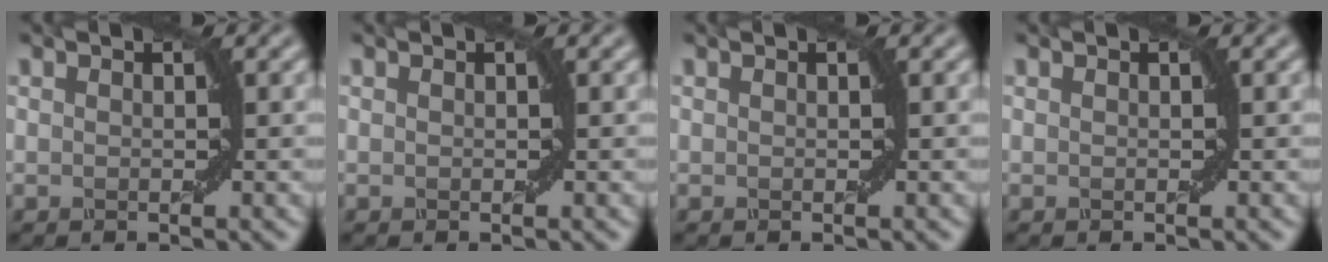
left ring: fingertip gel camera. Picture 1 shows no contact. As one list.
[{"total": 0.0}, {"total": 0.0}, {"total": 0.0}]